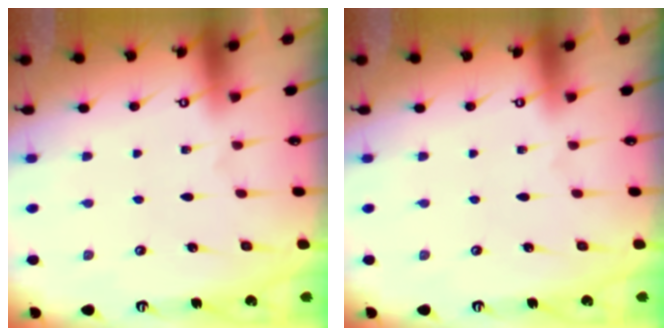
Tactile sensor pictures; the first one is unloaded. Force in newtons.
{"total": 0.0}